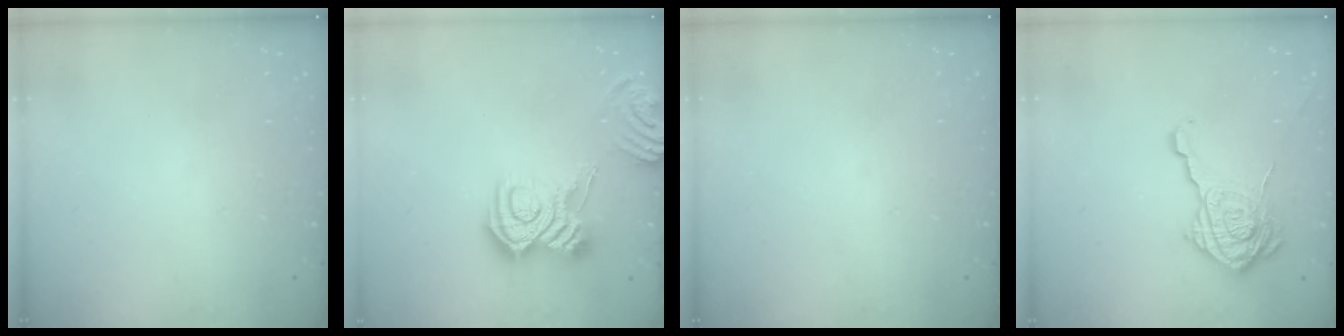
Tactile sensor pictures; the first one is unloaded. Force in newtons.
{"total": 12.9, "press": 12.9, "slide": 0.6}
{"total": 0.0}
{"total": 20.4, "press": 20.3, "slide": 1.4}